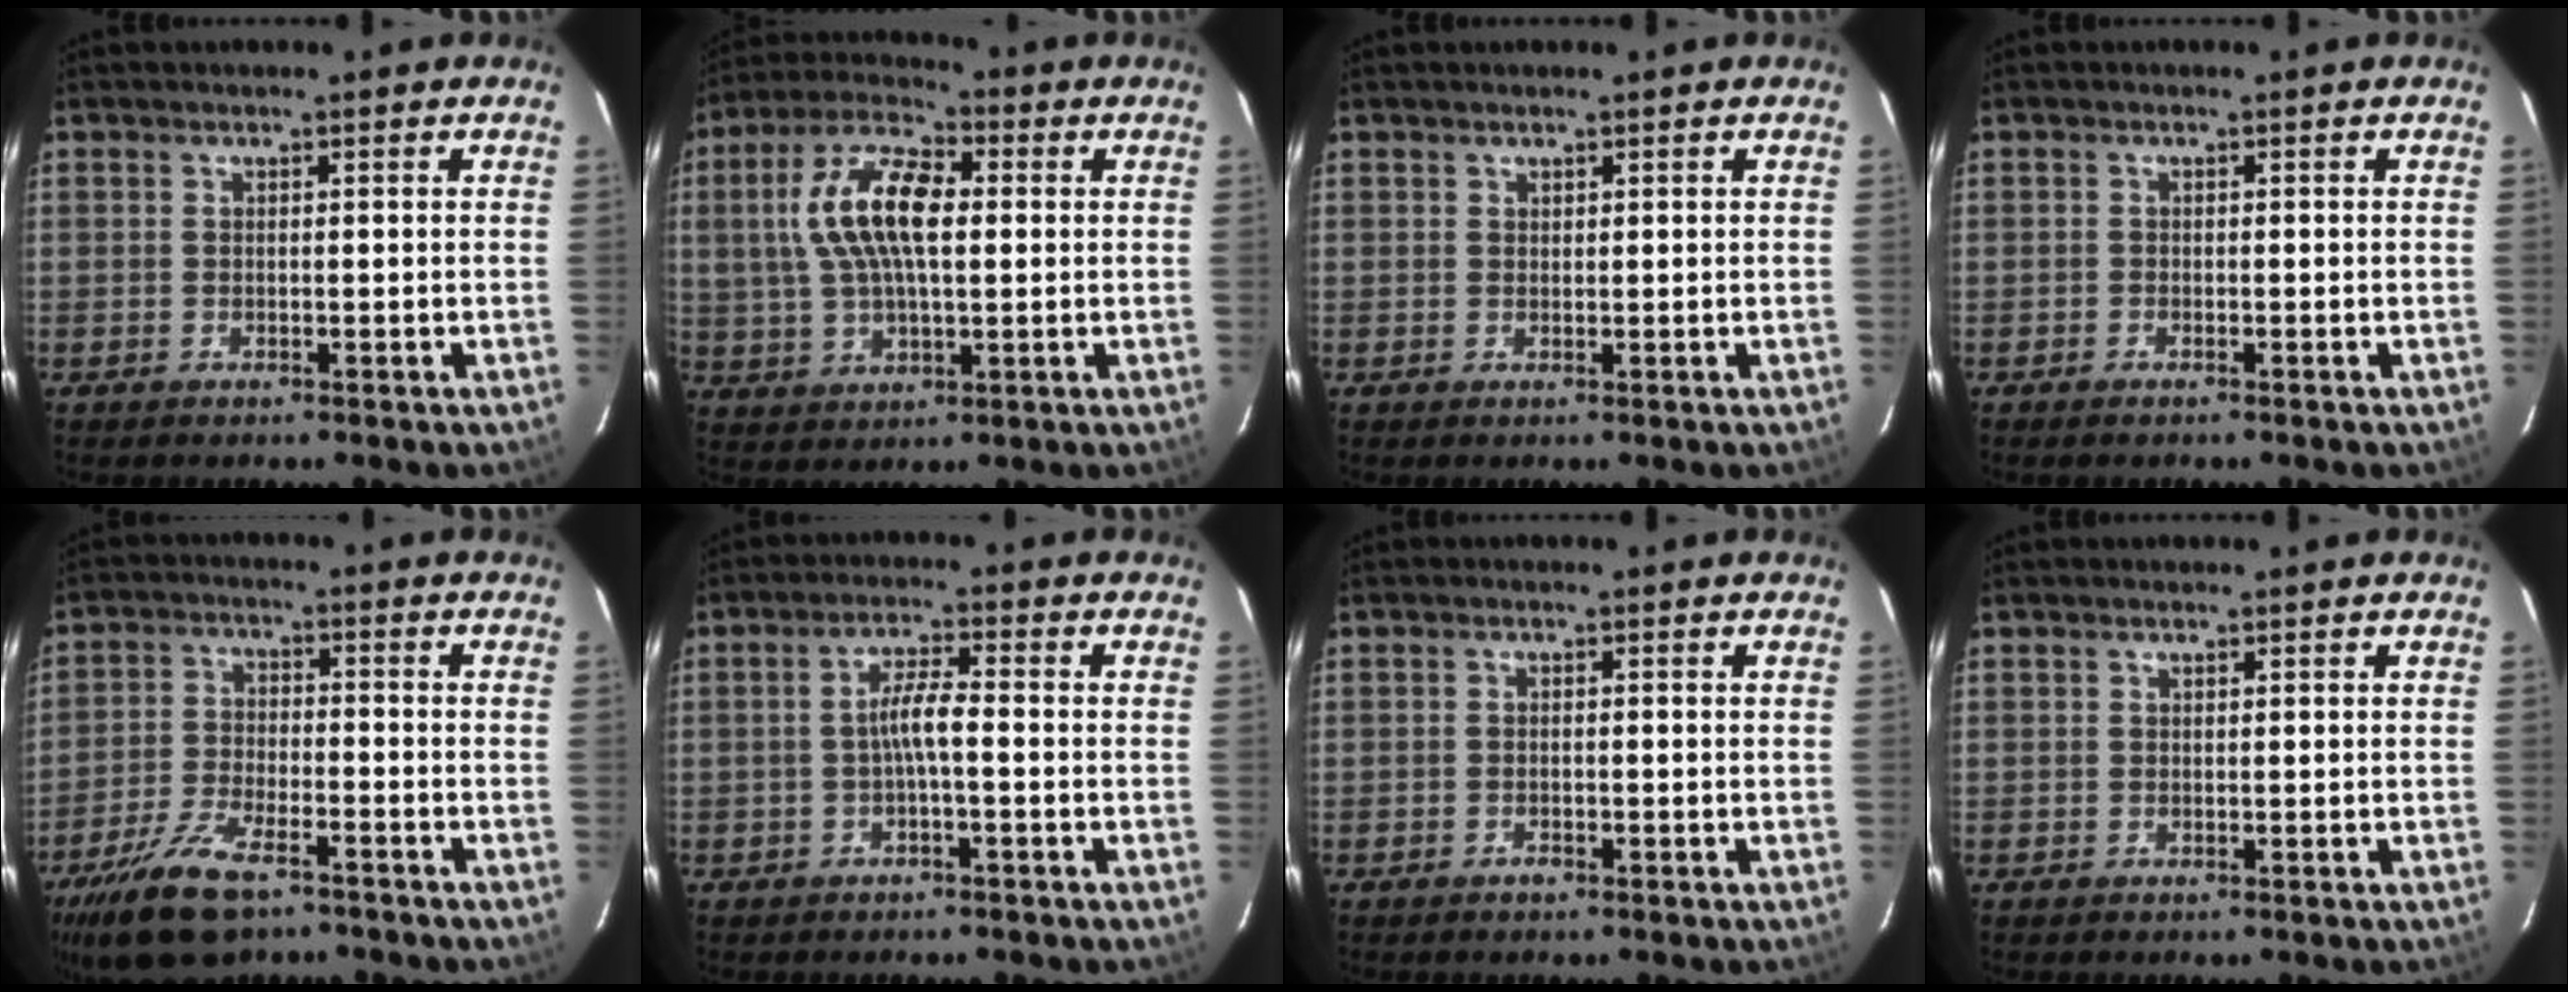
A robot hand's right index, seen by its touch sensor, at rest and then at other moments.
{"total": 14.1, "force": [2.1, 6.5, 12.4], "torque": [-0.249, 0.022, 0.037]}
{"total": 0.6, "force": [0.4, 0.4, 0.0], "torque": [0.002, 0.002, 0.008]}
{"total": 0.6, "force": [-0.5, 0.2, 0.2], "torque": [-0.005, -0.001, -0.012]}
{"total": 12.6, "force": [-8.7, 5.0, 7.6], "torque": [-0.177, -0.019, -0.163]}
{"total": 3.8, "force": [-1.0, 0.3, 3.7], "torque": [-0.075, 0.009, -0.018]}
{"total": 1.0, "force": [-0.6, 0.6, 0.4], "torque": [-0.008, 0.002, -0.010]}
{"total": 0.5, "force": [0.2, 0.5, -0.1], "torque": [0.004, 0.002, 0.002]}